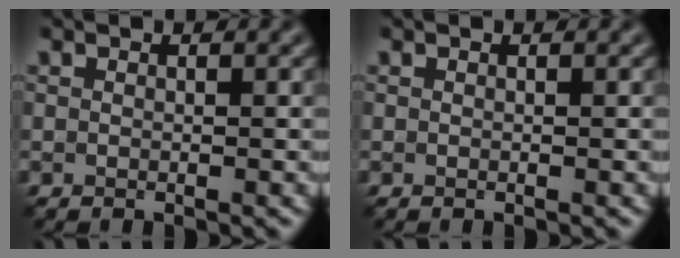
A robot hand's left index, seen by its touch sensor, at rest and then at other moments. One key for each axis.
{"total": 0.0}